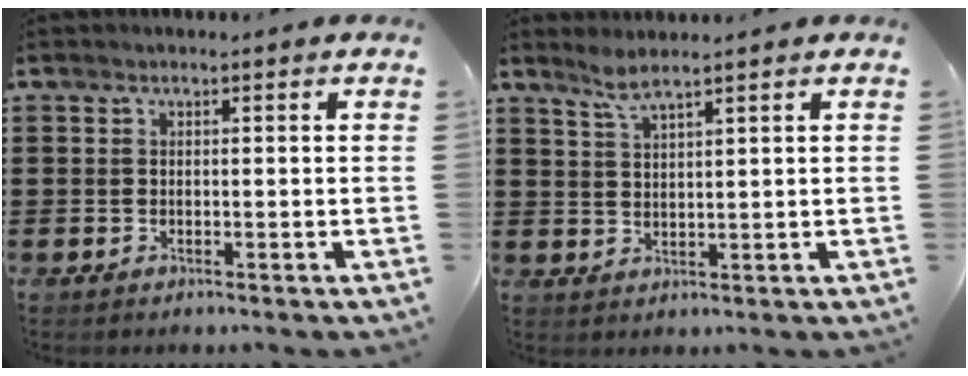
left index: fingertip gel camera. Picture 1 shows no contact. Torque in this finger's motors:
{"motor_torque": [0.19, 0.02, 0.04, 0.06]}